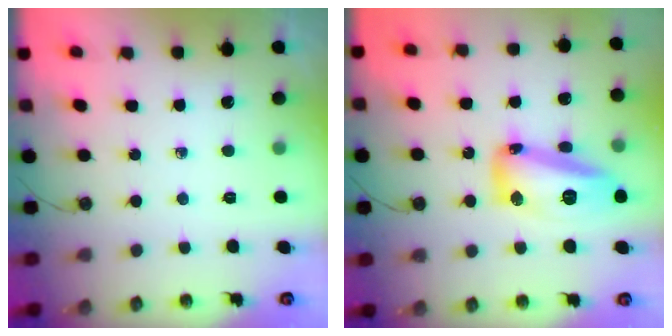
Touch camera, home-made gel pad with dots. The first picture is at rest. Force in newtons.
{"total": 15.9, "press": 15.8, "slide": 1.4}